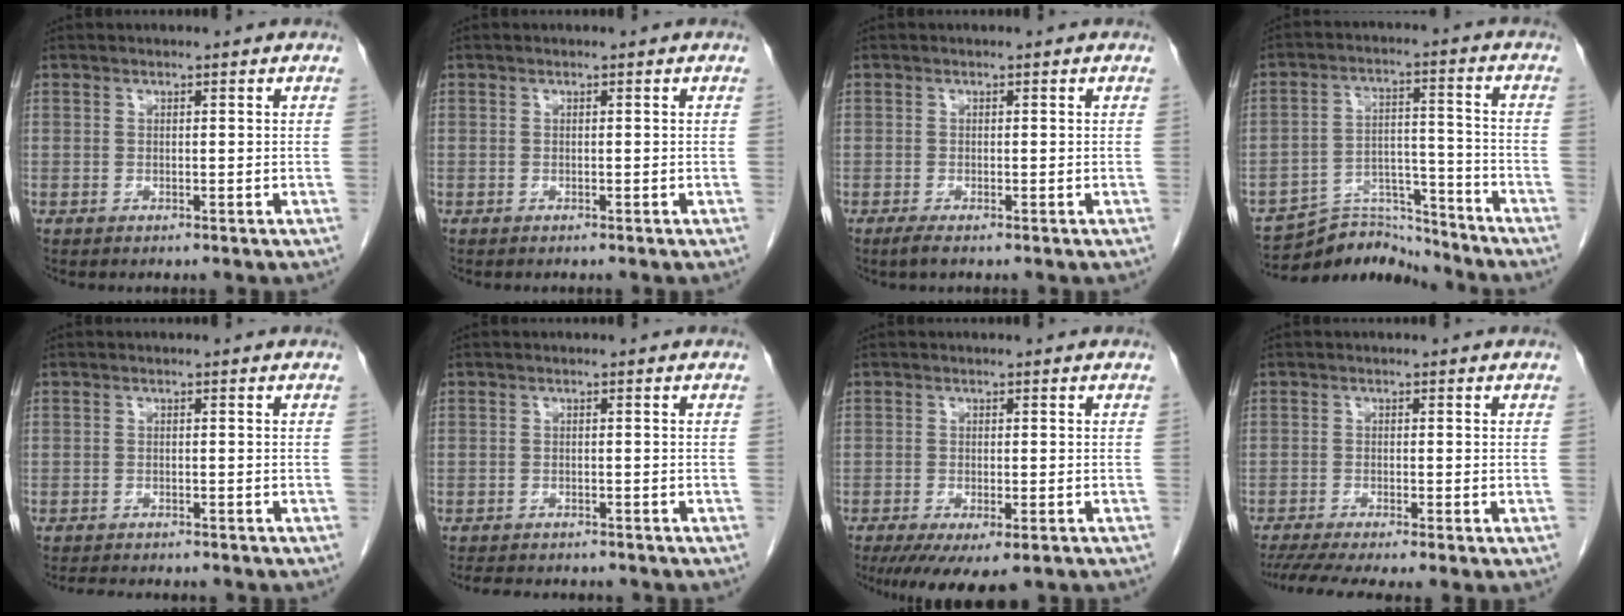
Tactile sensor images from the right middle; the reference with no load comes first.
{"total": 0.0}
{"total": 1.3, "force": [-0.9, 0.0, 0.9], "torque": [-0.024, -0.005, -0.018]}
{"total": 9.5, "force": [-9.4, 1.4, 0.0], "torque": [0.008, 0.031, -0.164]}
{"total": 5.3, "force": [-4.8, 1.1, 2.0], "torque": [-0.031, -0.010, -0.067]}
{"total": 7.0, "force": [-6.3, 1.9, 2.5], "torque": [-0.039, -0.006, -0.086]}
{"total": 8.2, "force": [-5.4, 2.5, 5.7], "torque": [-0.084, -0.020, -0.082]}
{"total": 7.2, "force": [-5.6, 0.2, 4.6], "torque": [-0.073, -0.013, -0.093]}